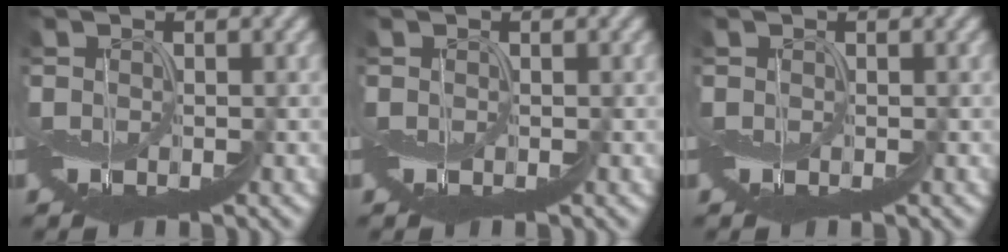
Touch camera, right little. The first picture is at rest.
{"total": 0.0}
{"total": 0.0}